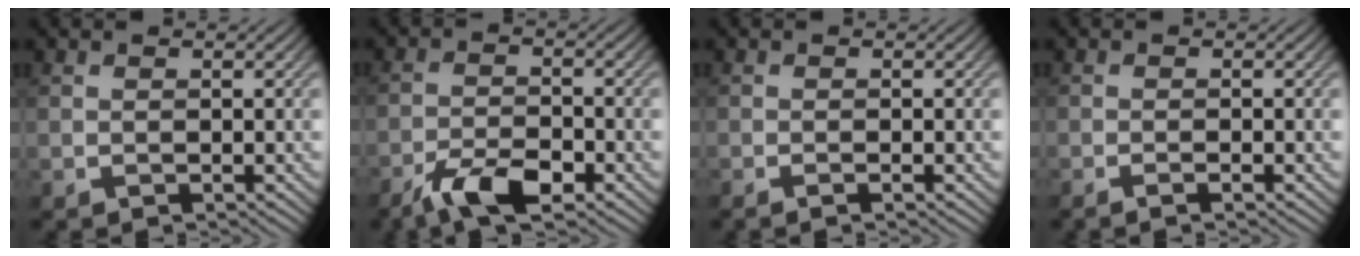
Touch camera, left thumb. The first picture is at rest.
{"total": 6.7, "force": [-4.6, 2.1, 4.4], "torque": [-0.086, 0.001, -0.085]}
{"total": 1.0, "force": [-0.6, 0.0, 0.8], "torque": [-0.015, 0.000, -0.013]}
{"total": 1.3, "force": [-0.9, 0.0, 0.9], "torque": [-0.017, 0.003, -0.017]}